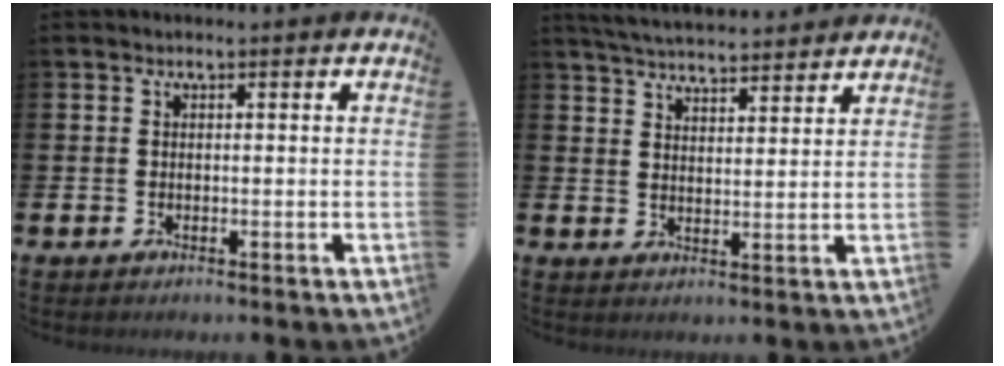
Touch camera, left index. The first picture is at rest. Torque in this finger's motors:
{"motor_torque": [0.05, -0.85, 0.76, 0.21]}